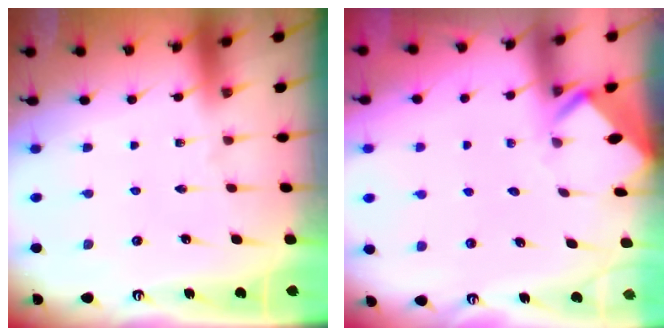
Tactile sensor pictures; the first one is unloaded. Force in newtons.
{"total": 3.4, "press": 3.4, "slide": 0.3}